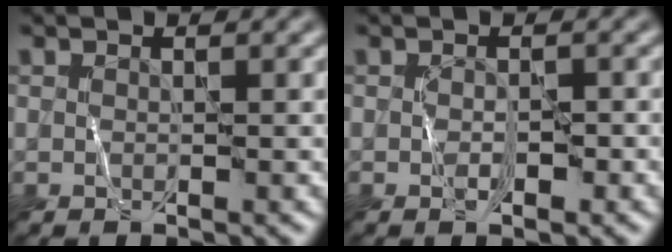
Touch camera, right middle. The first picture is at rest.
{"total": 1.6, "force": [-0.6, 0.9, 1.1], "torque": [-0.021, -0.002, -0.012]}